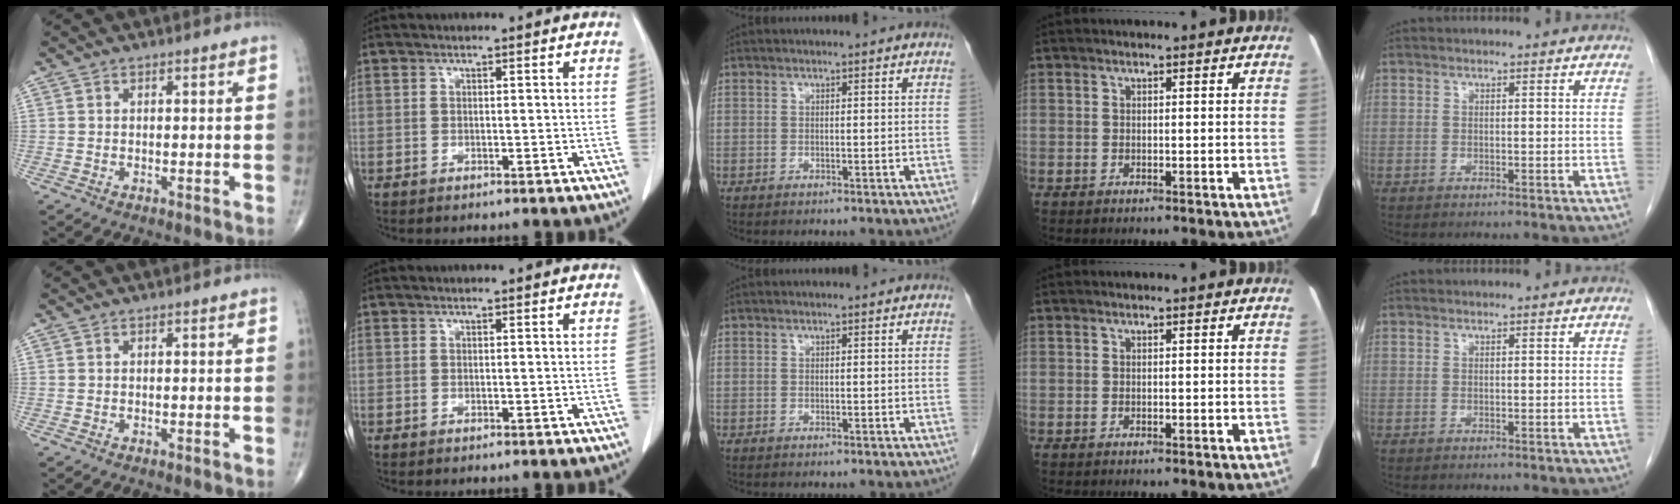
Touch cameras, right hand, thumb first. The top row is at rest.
{}